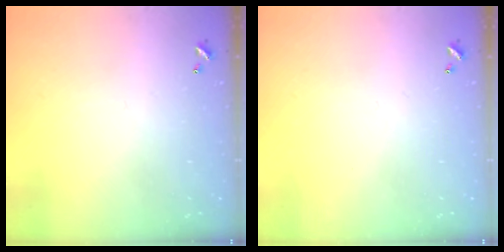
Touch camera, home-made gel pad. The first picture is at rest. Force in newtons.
{"total": 0.0}